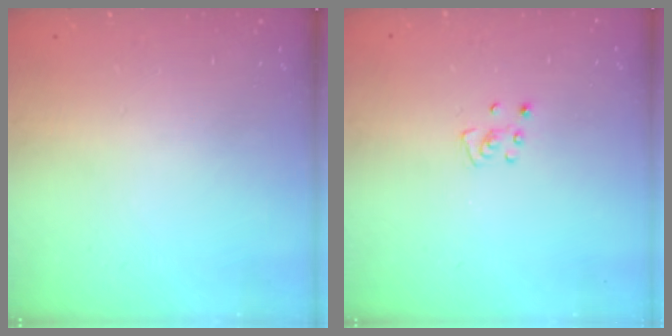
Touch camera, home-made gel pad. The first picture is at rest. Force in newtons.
{"total": 3.4, "press": 3.4, "slide": 0.3}